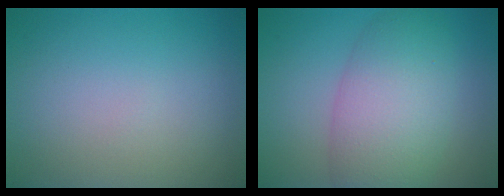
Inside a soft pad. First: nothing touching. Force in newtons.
{"total": 7.4, "press": 7.4, "slide": 0.3}